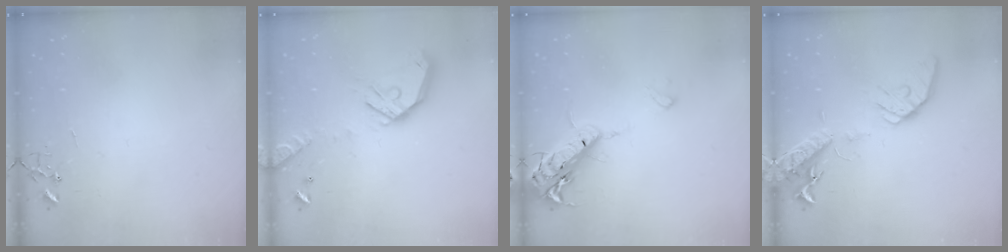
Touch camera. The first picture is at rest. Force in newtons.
{"total": 16.2, "press": 16.0, "slide": 2.7}
{"total": 17.5, "press": 17.2, "slide": 3.6}
{"total": 16.1, "press": 15.8, "slide": 3.0}